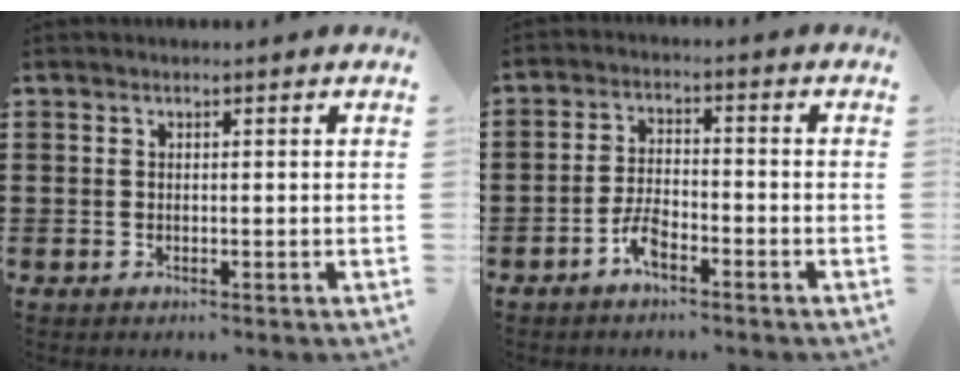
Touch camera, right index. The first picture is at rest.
{"total": 4.2, "force": [-2.8, 1.6, 2.7], "torque": [-0.069, 0.002, -0.058]}